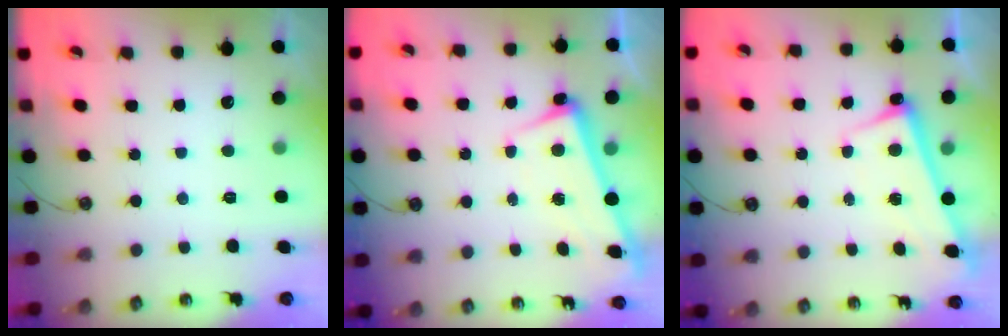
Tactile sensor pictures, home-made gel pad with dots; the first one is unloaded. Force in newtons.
{"total": 2.3, "press": 2.1, "slide": 0.9}
{"total": 2.7, "press": 2.7, "slide": 0.5}